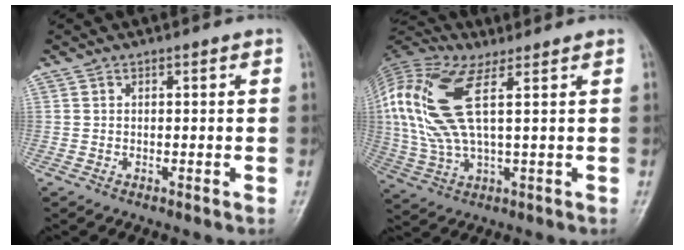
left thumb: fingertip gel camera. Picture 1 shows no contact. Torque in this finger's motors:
{"motor_torque": [0.04, 1.68, 2.19, -0.57, 0.62]}